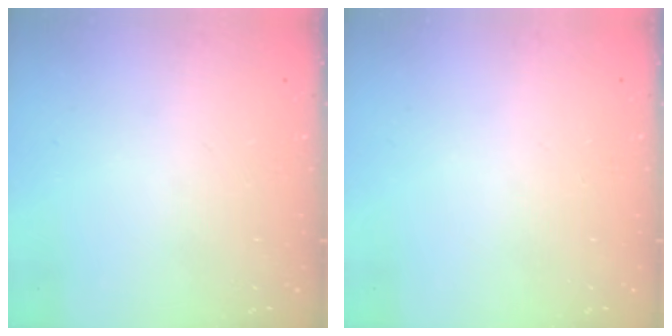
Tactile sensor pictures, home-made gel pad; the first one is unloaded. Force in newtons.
{"total": 0.0}